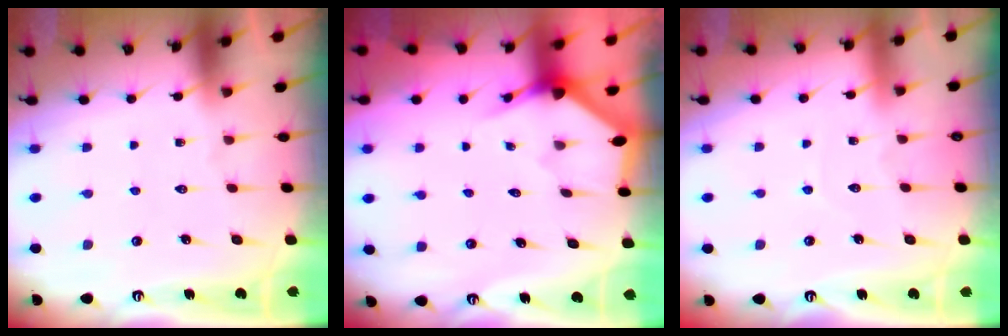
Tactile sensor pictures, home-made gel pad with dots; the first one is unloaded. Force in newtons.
{"total": 2.7, "press": 2.7, "slide": 0.1}
{"total": 2.7, "press": 2.7, "slide": 0.2}